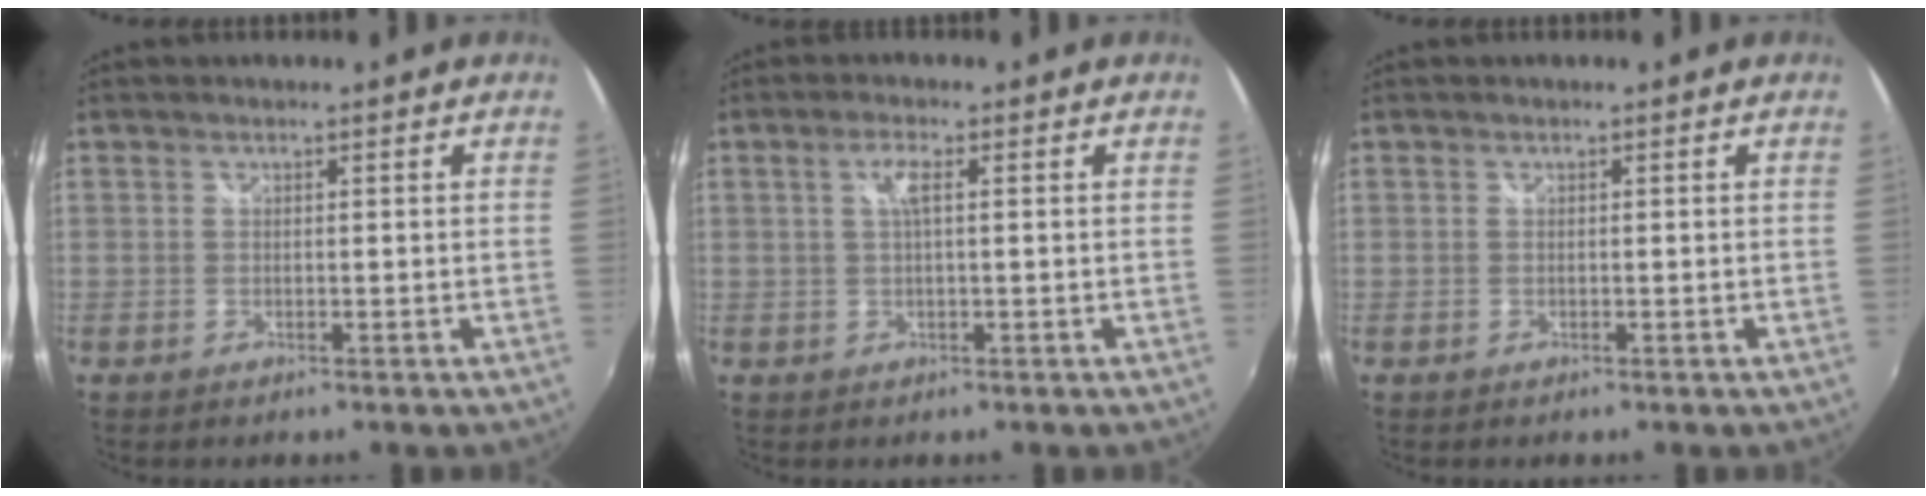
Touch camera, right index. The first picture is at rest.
{"total": 2.6, "force": [0.5, 0.2, 2.6], "torque": [-0.051, 0.004, 0.008]}
{"total": 0.0}